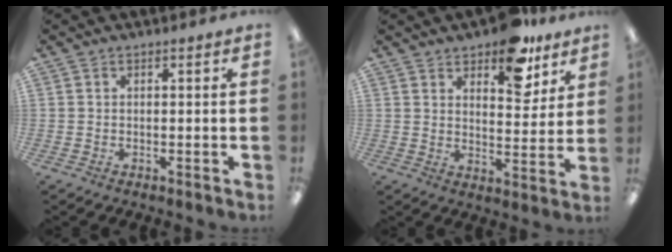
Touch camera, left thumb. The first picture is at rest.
{"total": 12.5, "force": [8.9, 5.8, 6.6], "torque": [-0.074, -0.051, 0.153]}